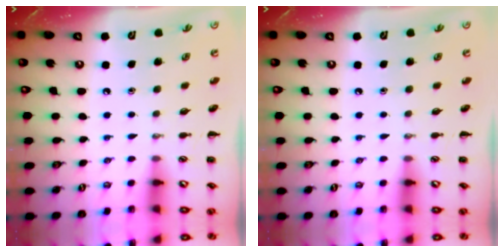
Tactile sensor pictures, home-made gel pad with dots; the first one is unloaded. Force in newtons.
{"total": 0.0}